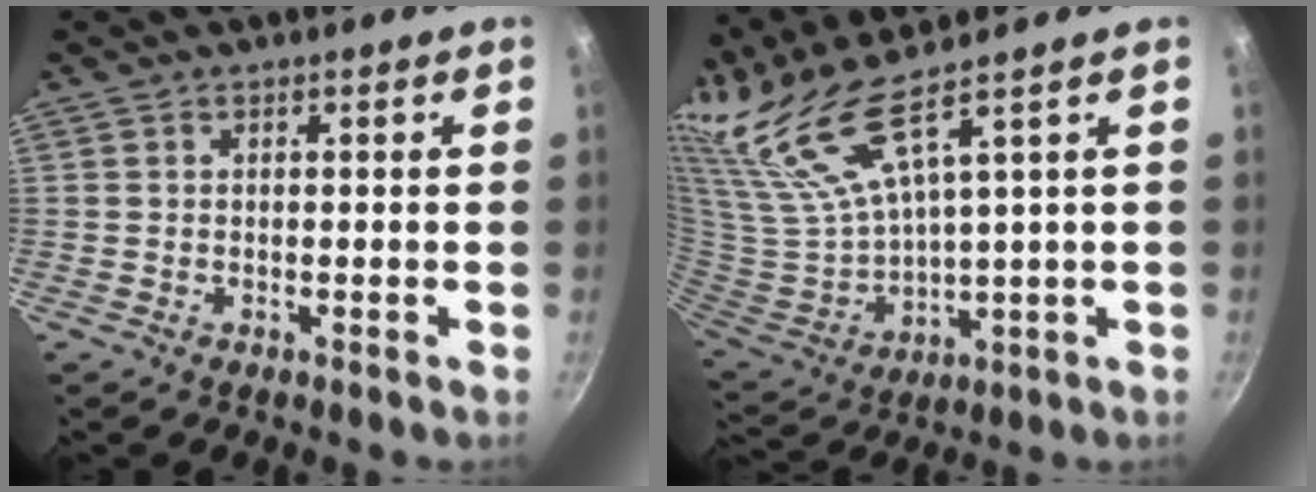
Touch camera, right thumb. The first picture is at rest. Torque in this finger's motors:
{"motor_torque": [-1.81, 2.91, 1.61, 0.92, 0.35]}